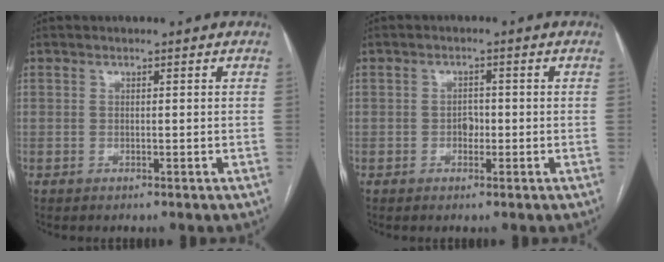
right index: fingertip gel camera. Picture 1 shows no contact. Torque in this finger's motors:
{"motor_torque": [0.15, 0.01, 0.00, 0.02]}